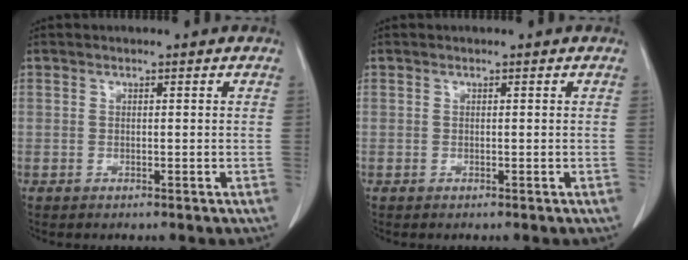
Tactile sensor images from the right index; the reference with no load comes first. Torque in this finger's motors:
{"motor_torque": [0.00, 0.00, 0.00, 0.00]}